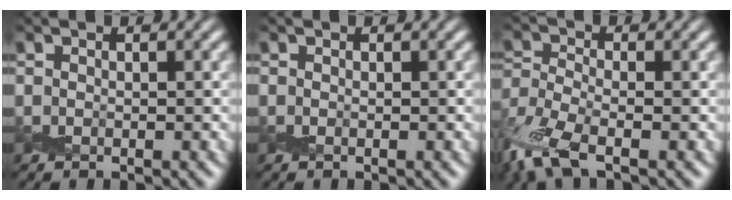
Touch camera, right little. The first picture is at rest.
{"total": 0.0}
{"total": 6.1, "force": [-4.1, 2.2, 4.0], "torque": [-0.099, -0.018, -0.095]}